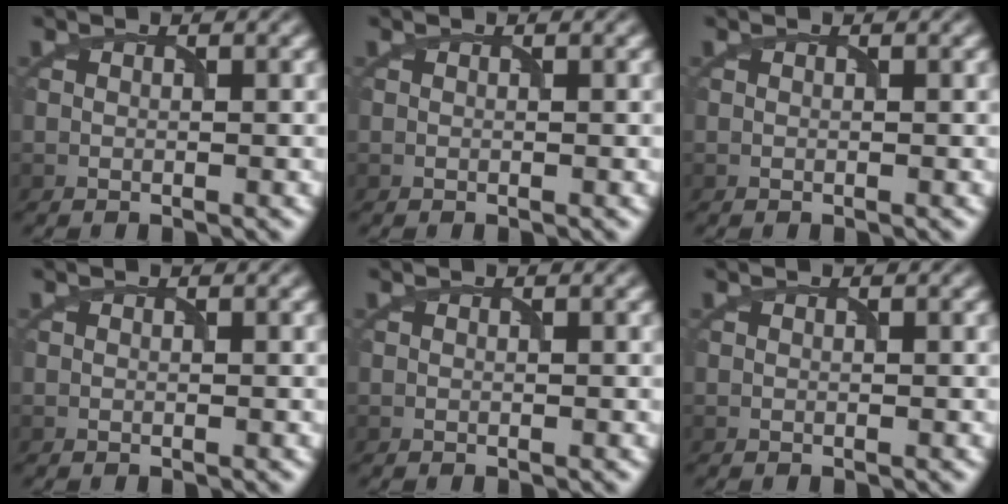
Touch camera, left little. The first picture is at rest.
{"total": 0.0}
{"total": 0.0}
{"total": 0.0}
{"total": 0.0}
{"total": 0.0}